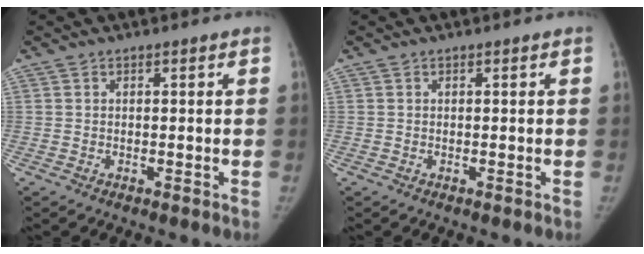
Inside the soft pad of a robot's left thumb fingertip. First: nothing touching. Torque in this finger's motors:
{"motor_torque": [0.01, 0.00, 0.25, -0.13, 0.00]}